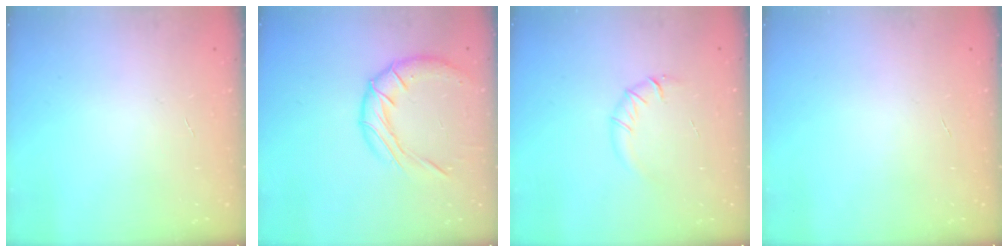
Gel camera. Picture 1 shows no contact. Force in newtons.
{"total": 12.9, "press": 12.8, "slide": 1.5}
{"total": 4.6, "press": 4.4, "slide": 1.4}
{"total": 0.0}